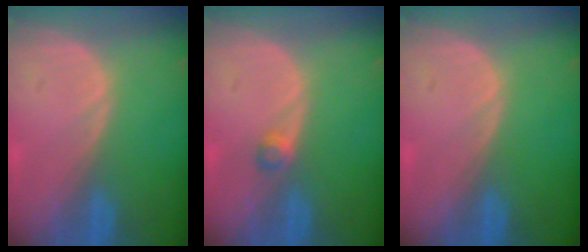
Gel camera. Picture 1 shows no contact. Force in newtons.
{"total": 1.8, "press": 1.6, "slide": 0.8}
{"total": 0.0}